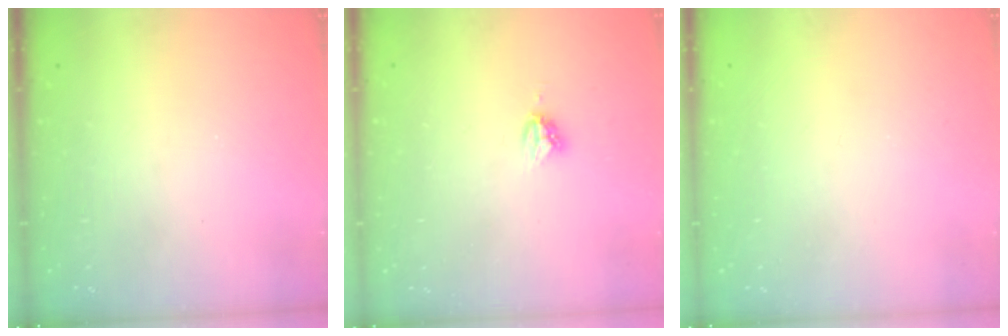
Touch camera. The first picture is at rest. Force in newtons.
{"total": 3.4, "press": 3.4, "slide": 0.4}
{"total": 0.0}